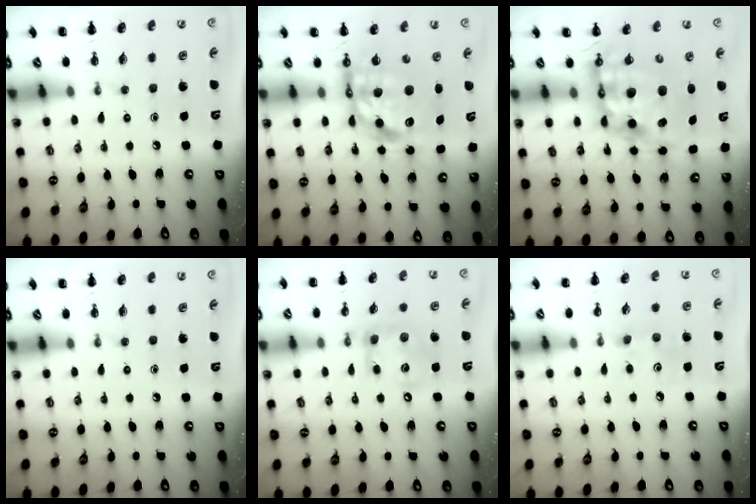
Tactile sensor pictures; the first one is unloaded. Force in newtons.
{"total": 10.4, "press": 10.0, "slide": 2.8}
{"total": 13.9, "press": 13.4, "slide": 3.6}
{"total": 0.0}
{"total": 12.2, "press": 12.1, "slide": 1.8}
{"total": 3.7, "press": 3.5, "slide": 1.0}